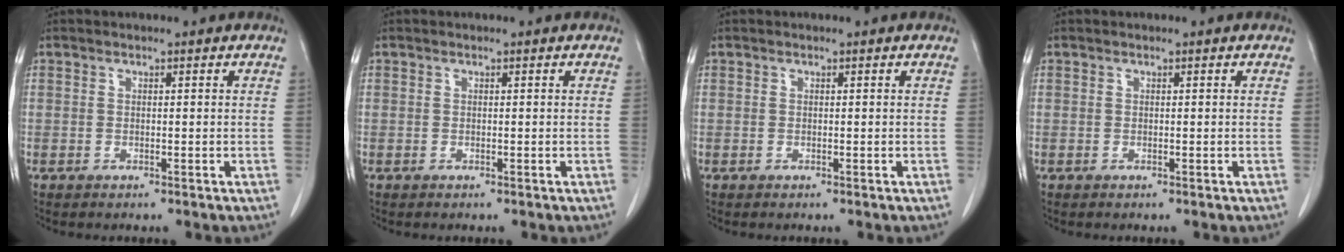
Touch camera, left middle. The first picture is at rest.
{"total": 0.0}
{"total": 0.0}
{"total": 0.0}